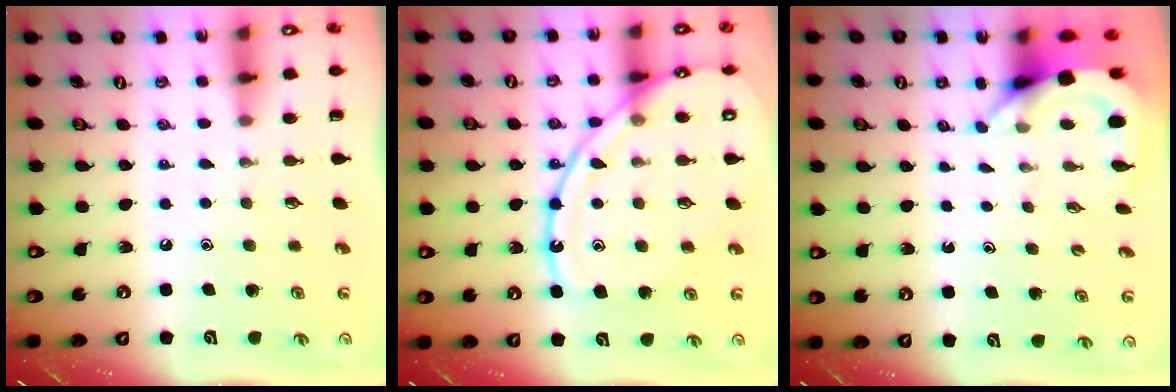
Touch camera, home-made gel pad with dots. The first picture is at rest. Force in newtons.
{"total": 14.8, "press": 14.7, "slide": 1.4}
{"total": 3.9, "press": 3.9, "slide": 0.2}